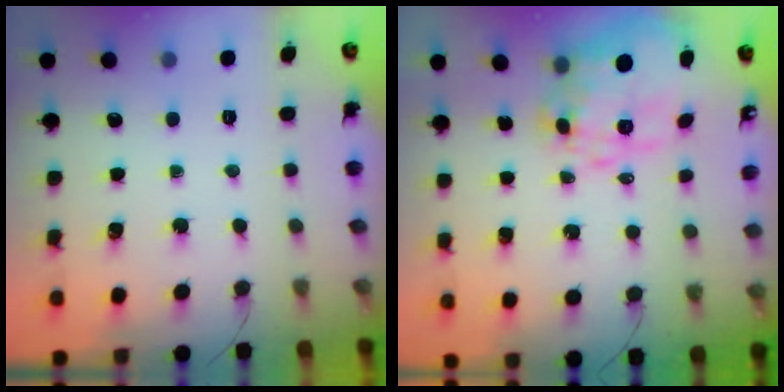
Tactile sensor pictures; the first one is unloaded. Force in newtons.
{"total": 16.6, "press": 16.2, "slide": 3.6}